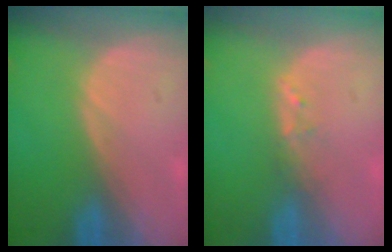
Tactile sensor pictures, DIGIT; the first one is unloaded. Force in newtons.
{"total": 1.2, "press": 1.1, "slide": 0.2}